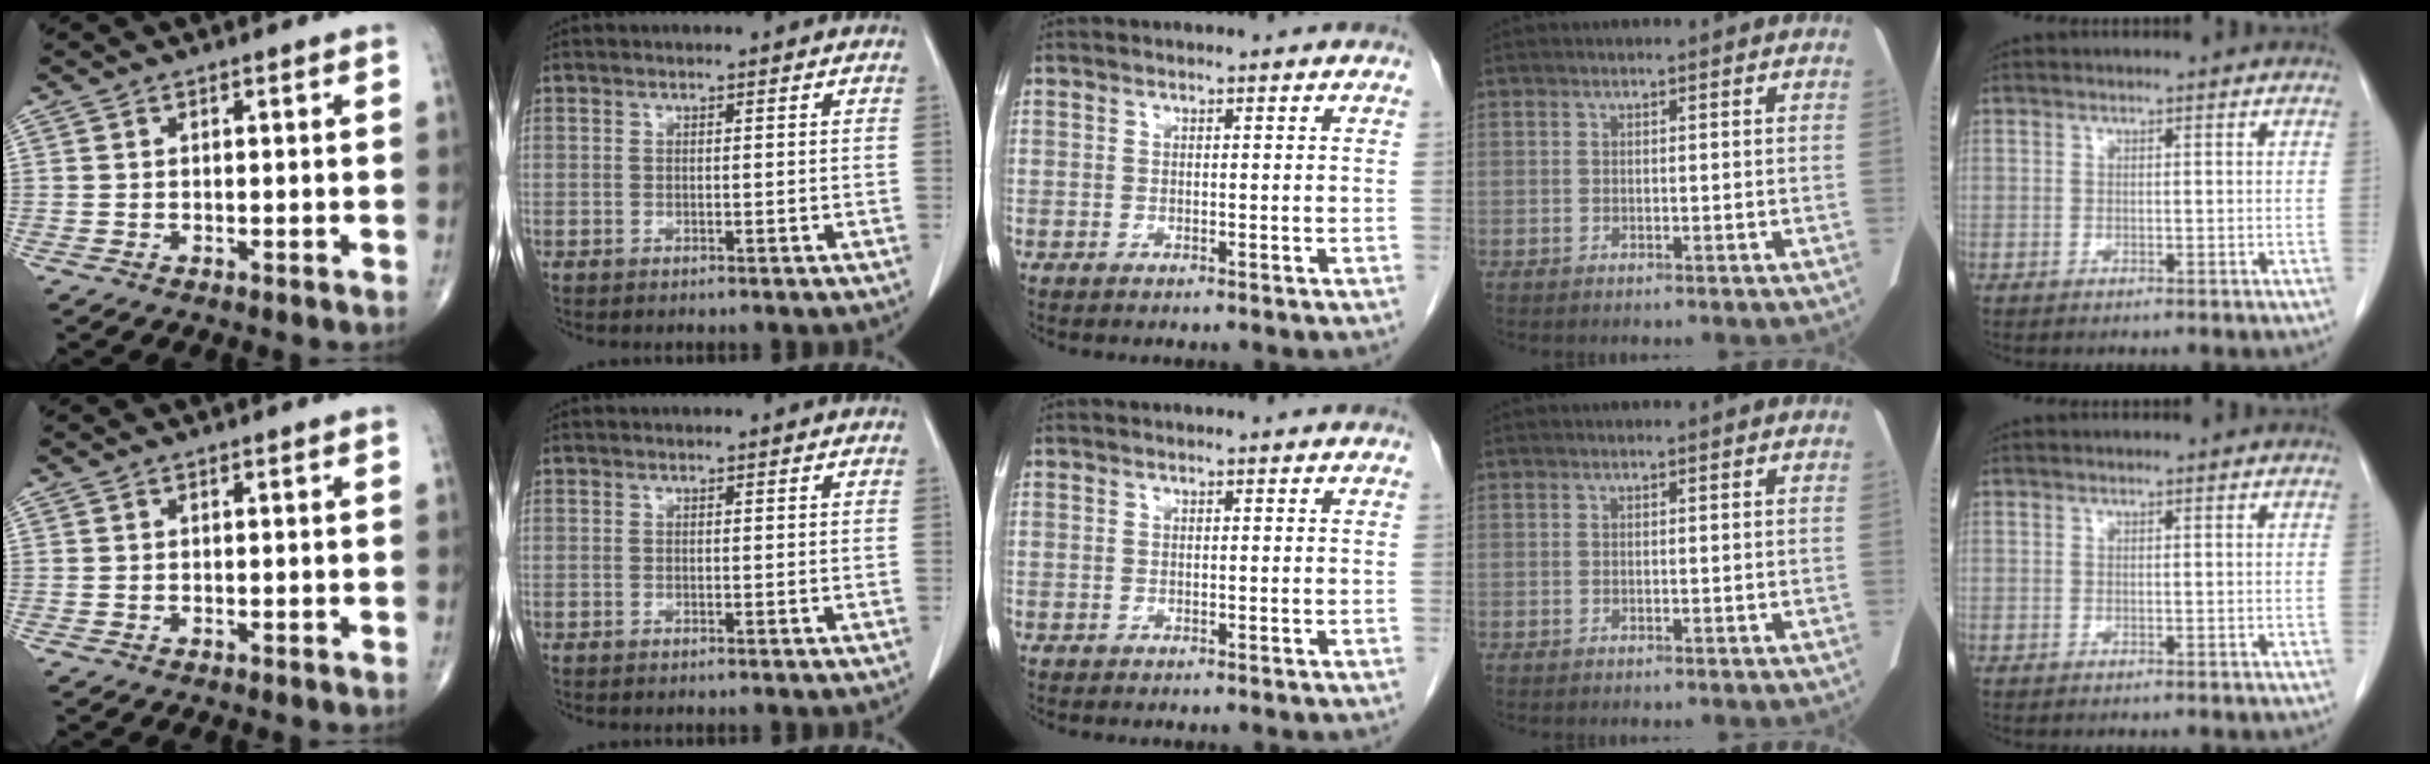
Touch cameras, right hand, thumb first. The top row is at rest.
{}